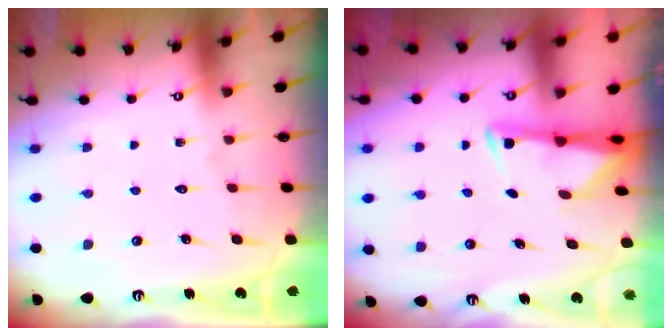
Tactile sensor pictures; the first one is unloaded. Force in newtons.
{"total": 3.2, "press": 3.1, "slide": 0.6}